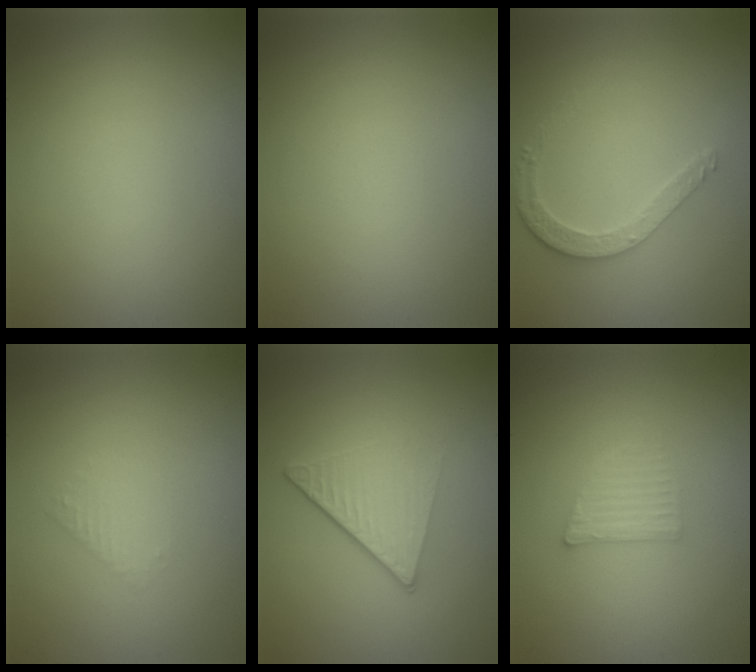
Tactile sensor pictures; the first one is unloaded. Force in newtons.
{"total": 0.0}
{"total": 2.8, "press": 2.5, "slide": 1.2}
{"total": 0.9, "press": 0.9, "slide": 0.2}
{"total": 4.6, "press": 2.8, "slide": 3.6}
{"total": 1.9, "press": 1.9, "slide": 0.4}